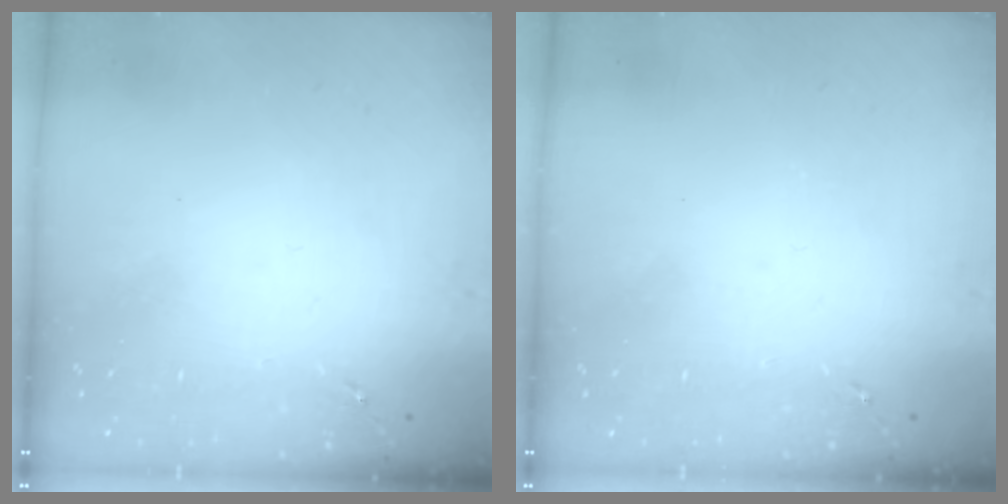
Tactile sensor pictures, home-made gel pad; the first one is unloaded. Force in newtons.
{"total": 0.0}